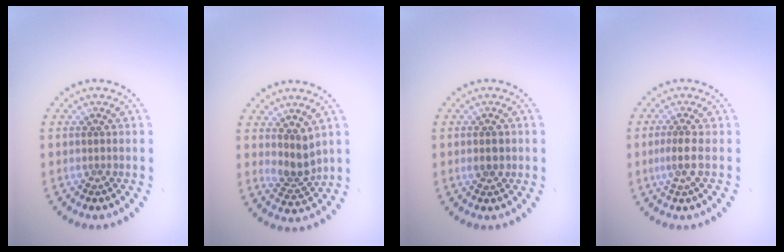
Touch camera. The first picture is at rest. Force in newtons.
{"total": 2.6, "press": 2.0, "slide": 1.7}
{"total": 1.5, "press": 1.5, "slide": 0.1}
{"total": 1.7, "press": 1.4, "slide": 0.9}